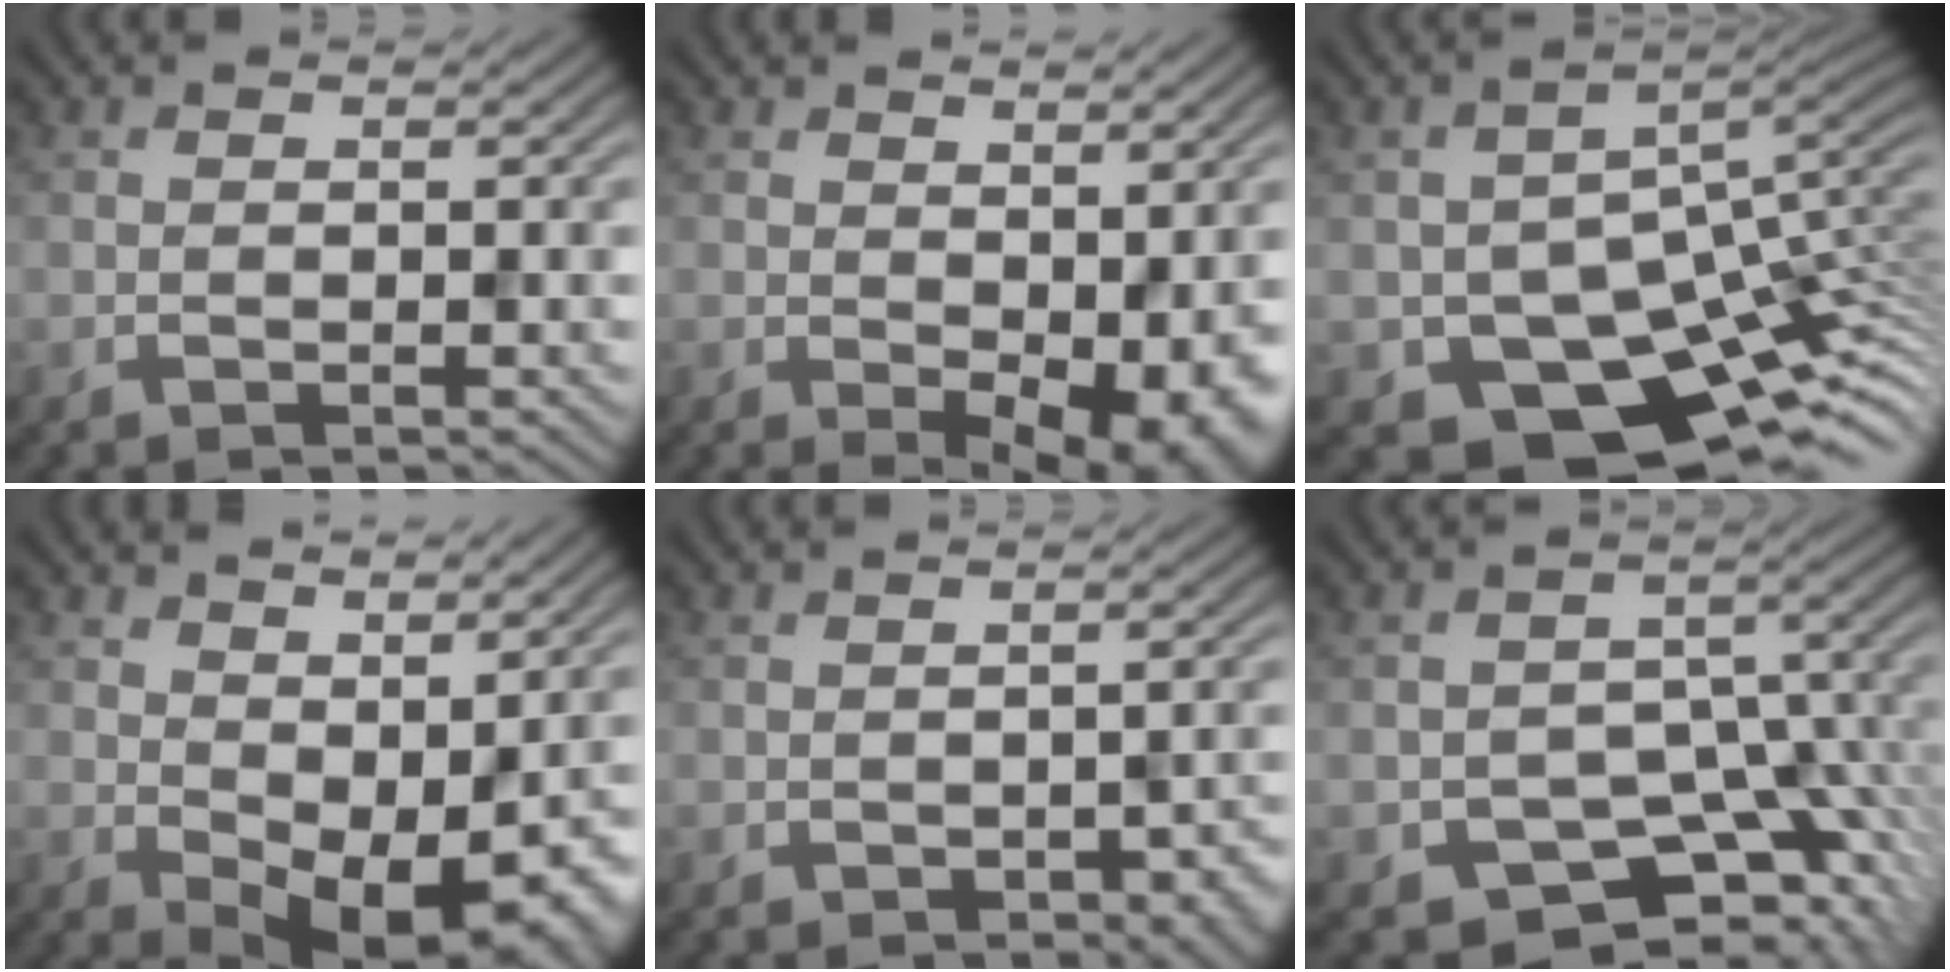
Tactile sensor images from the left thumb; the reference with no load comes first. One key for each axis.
{"total": 5.5, "fx": -0.3, "fy": 2.9, "fz": 4.7, "tx": -0.065, "ty": -0.018, "tz": 0.020}
{"total": 12.6, "fx": -5.4, "fy": 8.1, "fz": 8.0, "tx": -0.124, "ty": -0.042, "tz": -0.065}
{"total": 8.3, "fx": 1.0, "fy": 5.3, "fz": 6.3, "tx": -0.081, "ty": -0.019, "tz": 0.042}
{"total": 4.6, "fx": -2.7, "fy": 1.8, "fz": 3.2, "tx": -0.029, "ty": -0.011, "tz": -0.011}
{"total": 8.9, "fx": -5.8, "fy": 5.6, "fz": 3.8, "tx": -0.043, "ty": -0.022, "tz": -0.078}